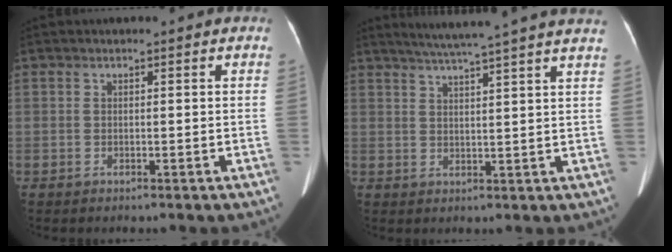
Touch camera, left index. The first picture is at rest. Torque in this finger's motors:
{"motor_torque": [0.40, -0.31, 0.00, 0.03]}